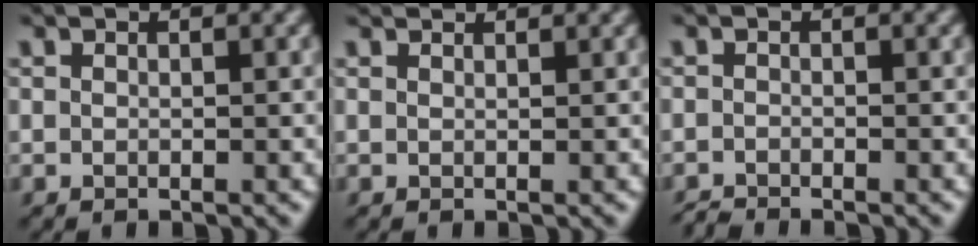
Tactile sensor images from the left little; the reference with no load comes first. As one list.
[{"total": 1.6, "force": [1.5, 0.0, 0.3], "torque": [-0.017, 0.008, 0.023]}, {"total": 1.2, "force": [-1.2, 0.0, -0.1], "torque": [0.000, 0.000, -0.030]}]